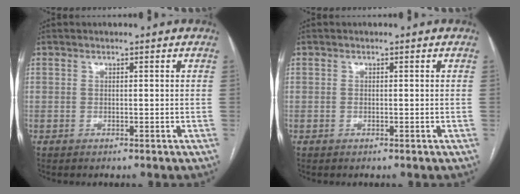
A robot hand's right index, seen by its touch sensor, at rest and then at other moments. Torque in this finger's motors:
{"motor_torque": [-0.08, -0.03, -0.01, 0.00]}